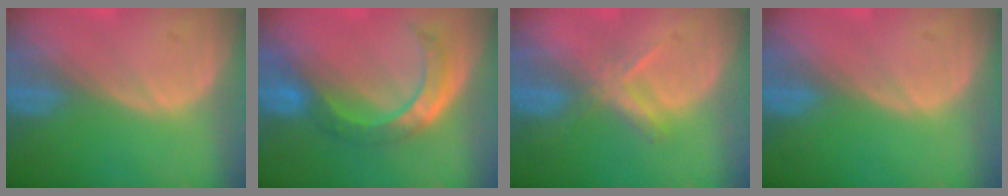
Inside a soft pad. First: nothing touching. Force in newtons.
{"total": 6.8, "press": 6.6, "slide": 1.7}
{"total": 3.7, "press": 3.6, "slide": 0.9}
{"total": 0.0}